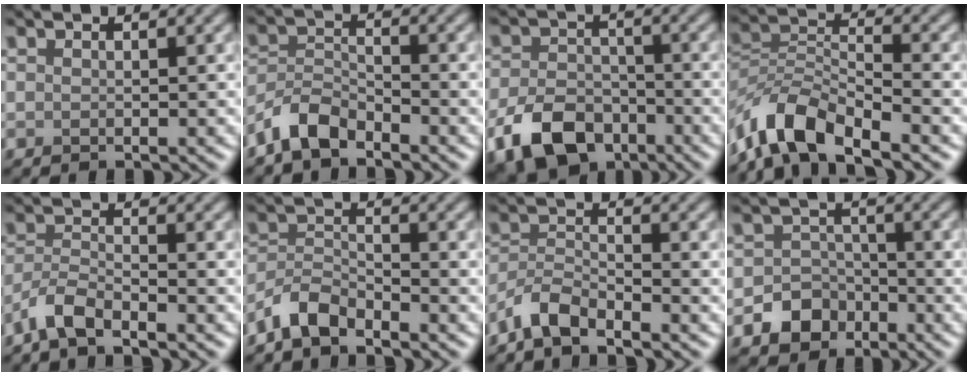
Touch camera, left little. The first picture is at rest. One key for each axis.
{"total": 3.6, "fx": -3.0, "fy": 1.4, "fz": 1.5, "tx": -0.030, "ty": 0.005, "tz": -0.071}
{"total": 6.9, "fx": -3.7, "fy": 4.3, "fz": 3.8, "tx": -0.078, "ty": -0.008, "tz": -0.070}
{"total": 7.4, "fx": -5.6, "fy": 2.5, "fz": 4.2, "tx": -0.072, "ty": -0.001, "tz": -0.121}
{"total": 3.1, "fx": -2.5, "fy": 0.7, "fz": 1.7, "tx": -0.037, "ty": 0.001, "tz": -0.059}
{"total": 3.3, "fx": -2.8, "fy": 1.0, "fz": 1.3, "tx": -0.028, "ty": 0.006, "tz": -0.067}
{"total": 3.2, "fx": -2.7, "fy": 0.7, "fz": 1.5, "tx": -0.031, "ty": 0.003, "tz": -0.066}
{"total": 3.9, "fx": -2.1, "fy": 3.1, "fz": 1.1, "tx": 0.003, "ty": 0.004, "tz": -0.048}